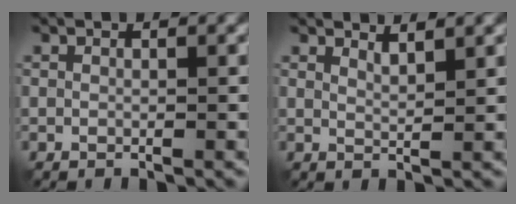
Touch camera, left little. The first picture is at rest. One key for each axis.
{"total": 1.8, "fx": 1.5, "fy": 0.4, "fz": 0.9, "tx": -0.009, "ty": 0.001, "tz": 0.026}